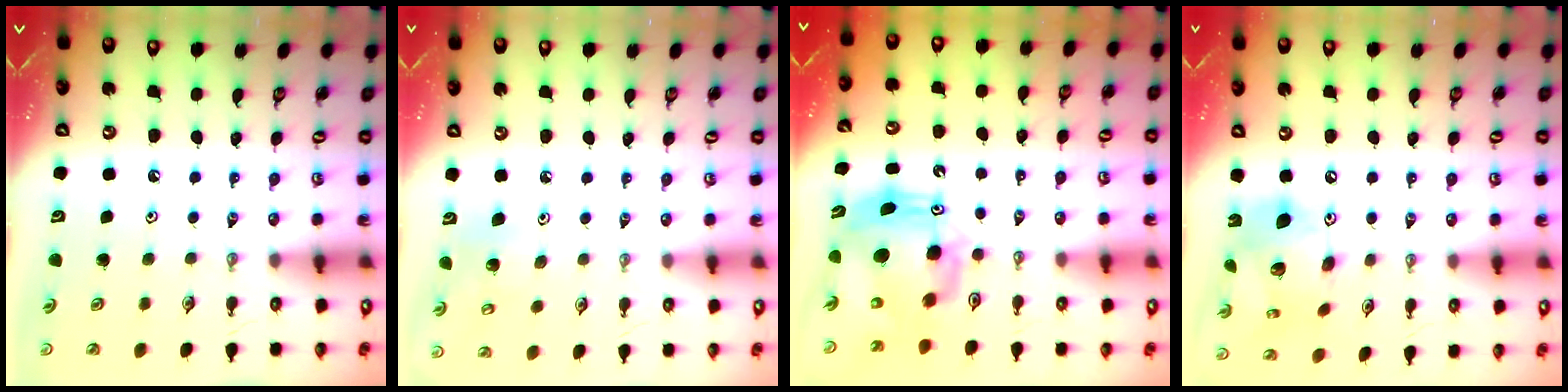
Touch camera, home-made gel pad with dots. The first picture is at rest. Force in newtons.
{"total": 6.9, "press": 6.9, "slide": 0.9}
{"total": 13.0, "press": 12.9, "slide": 1.4}
{"total": 15.6, "press": 15.6, "slide": 1.5}